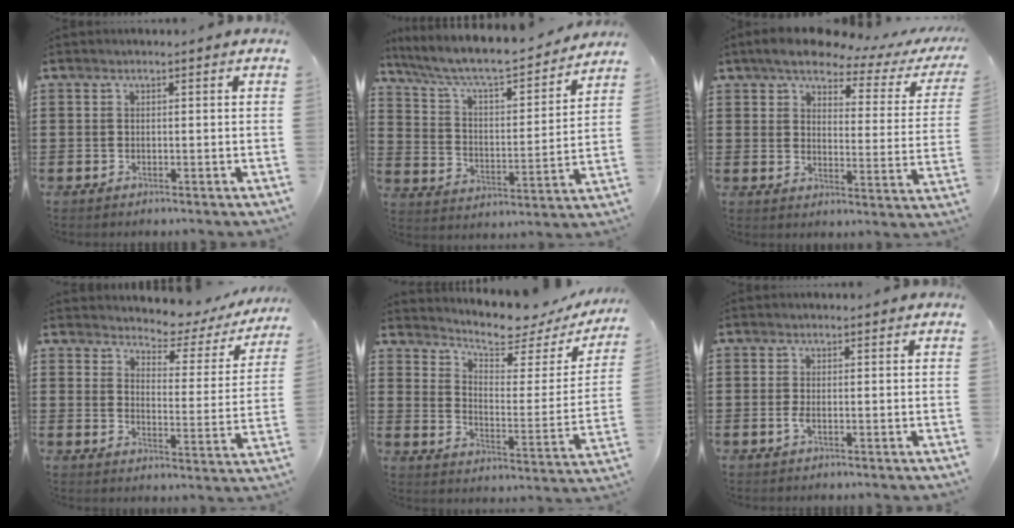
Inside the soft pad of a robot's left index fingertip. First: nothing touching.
{"total": 7.3, "force": [6.5, 0.7, 3.3], "torque": [-0.092, -0.047, 0.104]}
{"total": 5.7, "force": [4.6, 1.6, 3.0], "torque": [-0.068, -0.022, 0.071]}
{"total": 3.6, "force": [3.4, 1.0, 0.5], "torque": [-0.028, -0.027, 0.050]}
{"total": 5.6, "force": [5.0, 1.0, 2.3], "torque": [-0.056, -0.043, 0.079]}
{"total": 1.0, "force": [-0.4, 0.1, 1.0], "torque": [-0.019, -0.002, -0.007]}